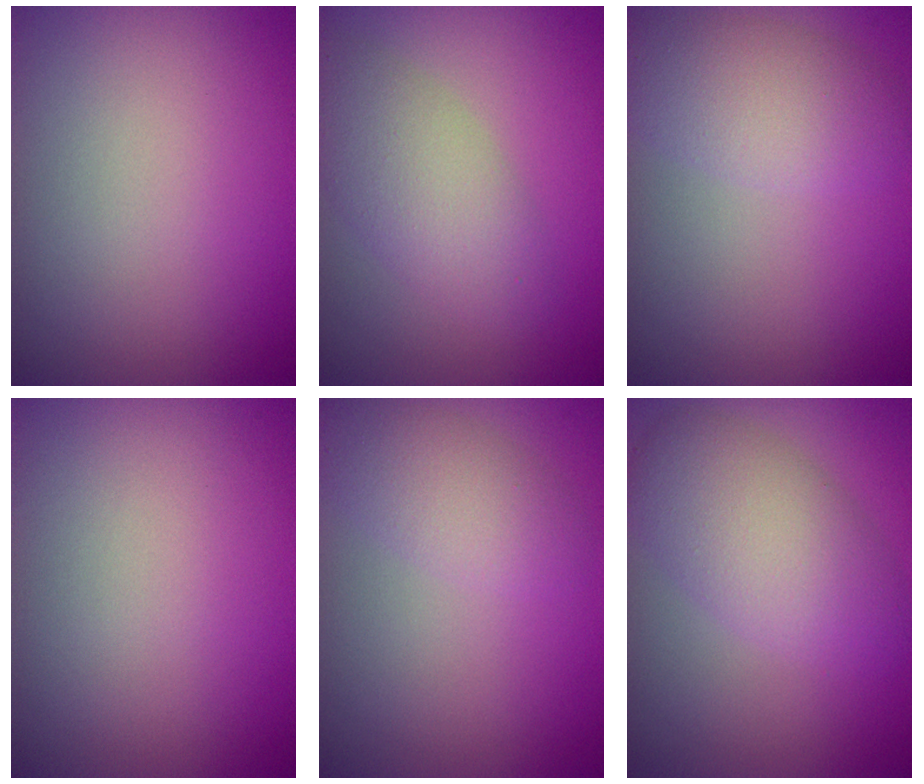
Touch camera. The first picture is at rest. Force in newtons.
{"total": 4.3, "press": 4.3, "slide": 0.1}
{"total": 3.8, "press": 3.8, "slide": 0.3}
{"total": 0.0}
{"total": 2.9, "press": 2.9, "slide": 0.2}
{"total": 5.6, "press": 5.6, "slide": 0.2}